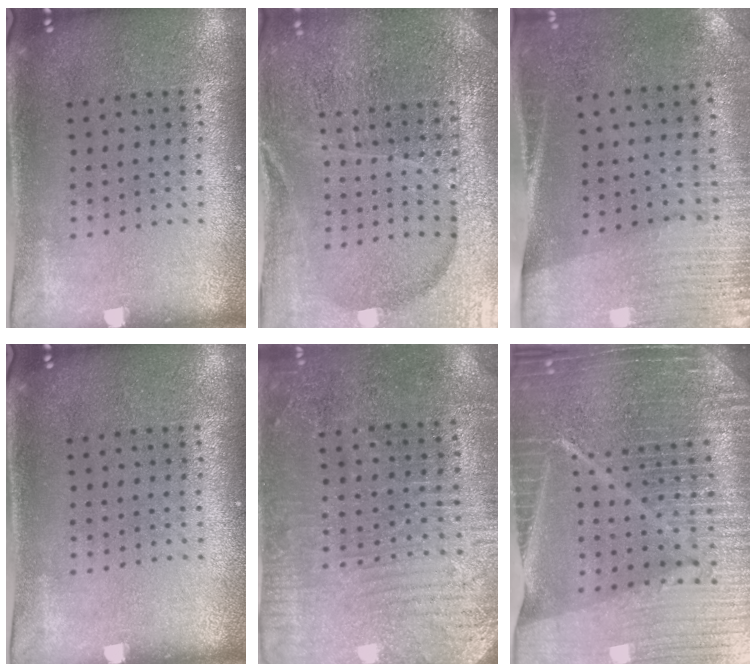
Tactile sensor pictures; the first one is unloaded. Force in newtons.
{"total": 5.4, "press": 4.9, "slide": 2.3}
{"total": 2.9, "press": 2.6, "slide": 1.3}
{"total": 0.0}
{"total": 3.0, "press": 2.9, "slide": 0.7}
{"total": 7.0, "press": 6.0, "slide": 3.7}